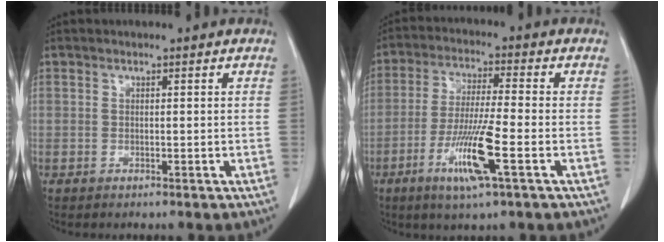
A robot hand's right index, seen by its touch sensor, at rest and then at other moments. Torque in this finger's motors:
{"motor_torque": [0.63, -0.18, 0.34, 0.14]}